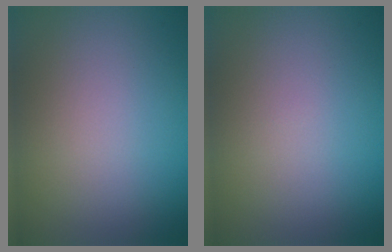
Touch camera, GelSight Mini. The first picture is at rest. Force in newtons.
{"total": 0.0}